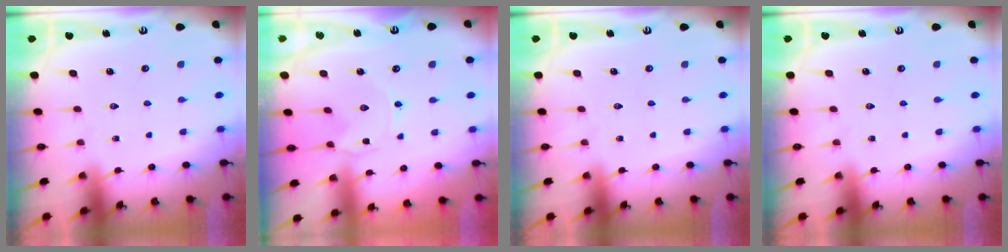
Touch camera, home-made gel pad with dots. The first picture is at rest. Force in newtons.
{"total": 0.0}
{"total": 0.0}
{"total": 0.0}